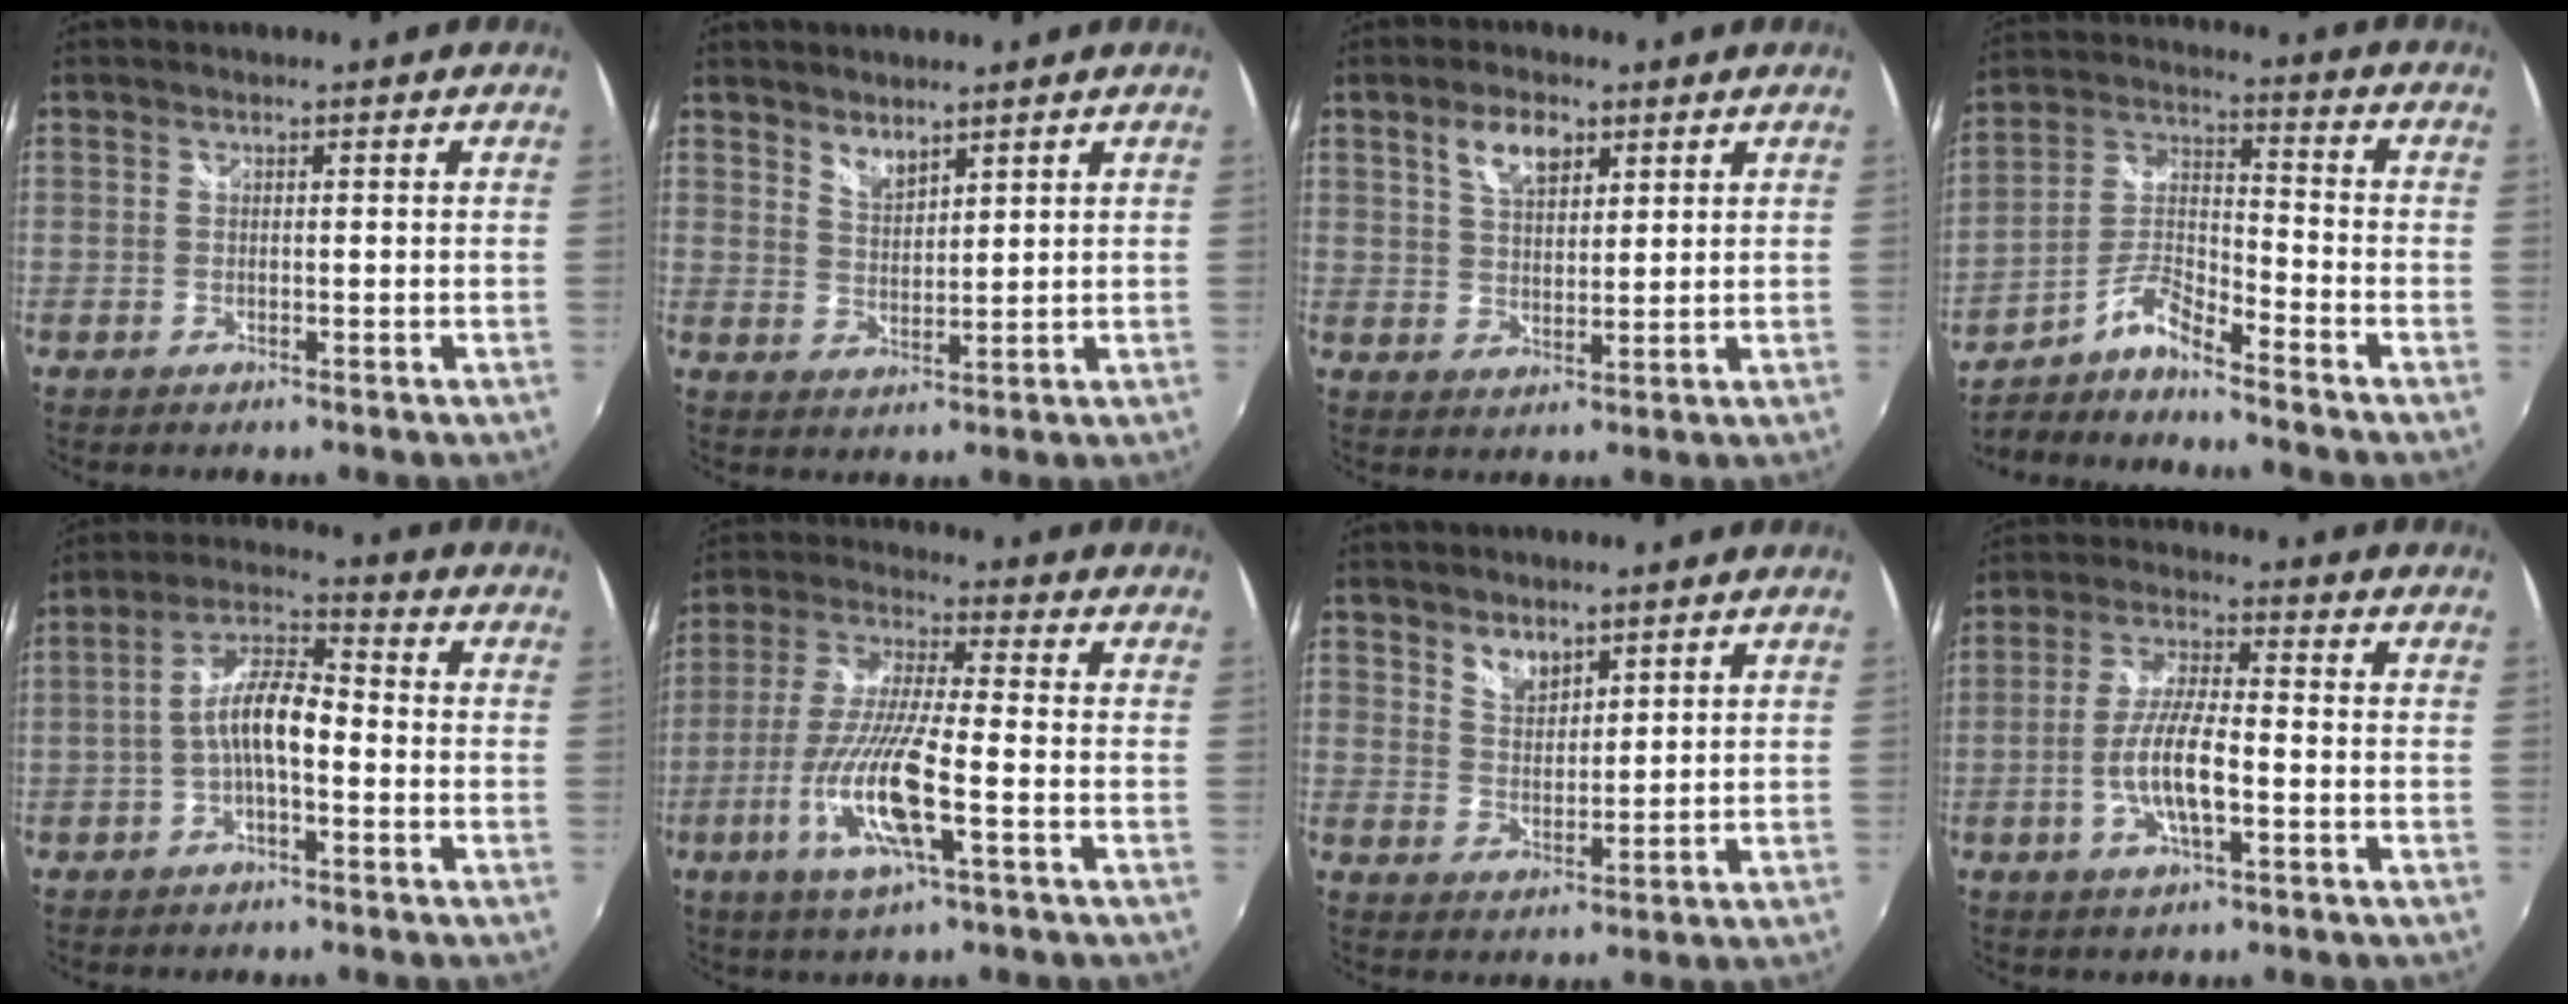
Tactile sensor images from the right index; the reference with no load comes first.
{"total": 3.4, "force": [3.0, 1.1, 1.2], "torque": [-0.018, -0.002, 0.053]}
{"total": 6.0, "force": [3.3, 3.1, 4.0], "torque": [-0.069, 0.011, 0.061]}
{"total": 8.3, "force": [-6.8, 0.3, 4.8], "torque": [-0.109, 0.012, -0.137]}
{"total": 7.9, "force": [-2.3, 2.6, 7.1], "torque": [-0.147, 0.019, -0.044]}
{"total": 14.2, "force": [-5.2, 2.0, 13.1], "torque": [-0.276, -0.014, -0.101]}
{"total": 4.0, "force": [3.1, 2.0, 1.4], "torque": [-0.018, 0.001, 0.055]}
{"total": 9.0, "force": [-2.7, 2.2, 8.3], "torque": [-0.169, 0.003, -0.051]}